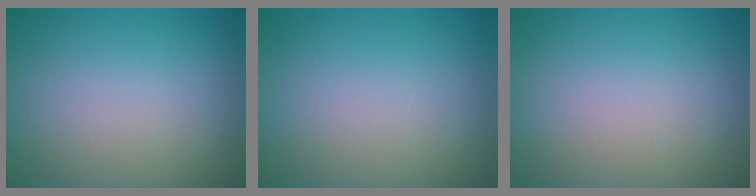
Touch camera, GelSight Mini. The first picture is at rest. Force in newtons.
{"total": 0.0}
{"total": 0.0}